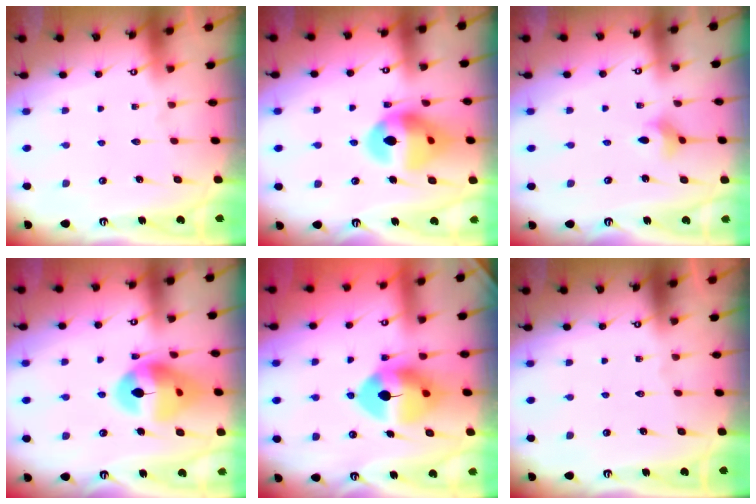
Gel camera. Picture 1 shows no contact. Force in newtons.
{"total": 14.2, "press": 13.1, "slide": 5.6}
{"total": 2.8, "press": 2.8, "slide": 0.2}
{"total": 15.7, "press": 15.6, "slide": 1.8}
{"total": 10.0, "press": 9.9, "slide": 1.6}
{"total": 0.0}